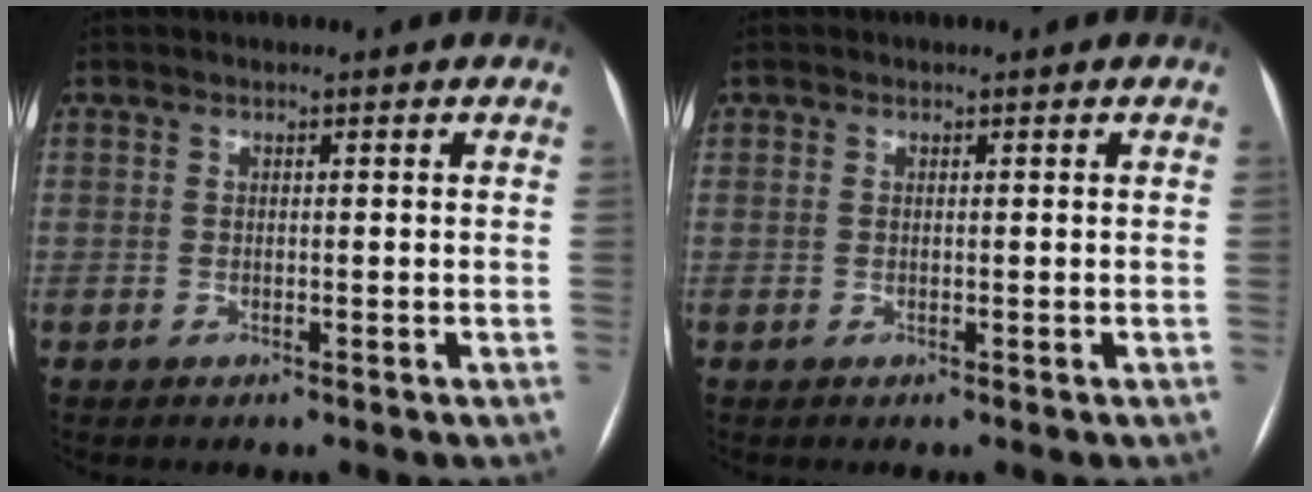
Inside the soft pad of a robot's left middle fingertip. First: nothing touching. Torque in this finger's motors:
{"motor_torque": [0.39, -0.32, 1.05, 0.21]}